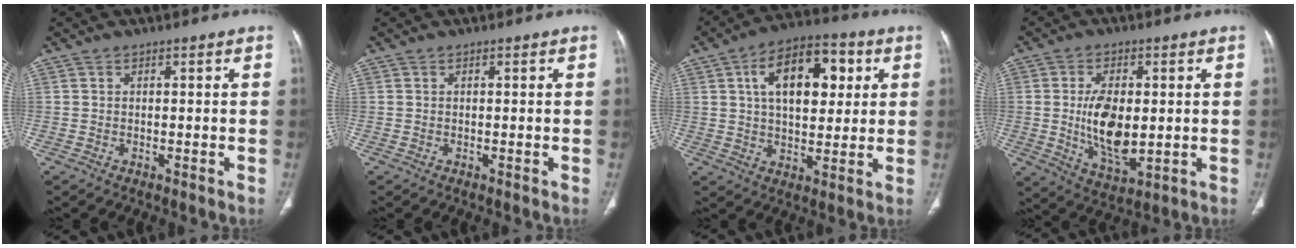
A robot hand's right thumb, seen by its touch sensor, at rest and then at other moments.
{"total": 0.0}
{"total": 15.9, "force": [4.6, 8.9, 12.4], "torque": [-0.163, 0.007, 0.072]}
{"total": 11.9, "force": [0.0, 6.1, 10.2], "torque": [-0.174, -0.016, 0.012]}